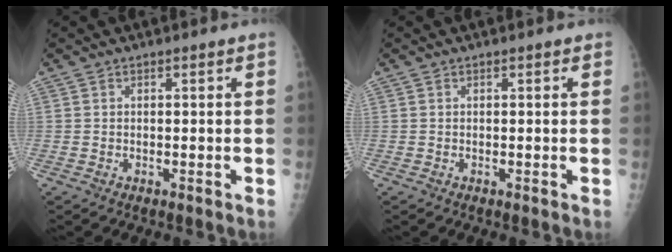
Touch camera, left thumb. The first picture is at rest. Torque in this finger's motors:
{"motor_torque": [2.17, 2.84, 0.85, -0.69, 0.01]}